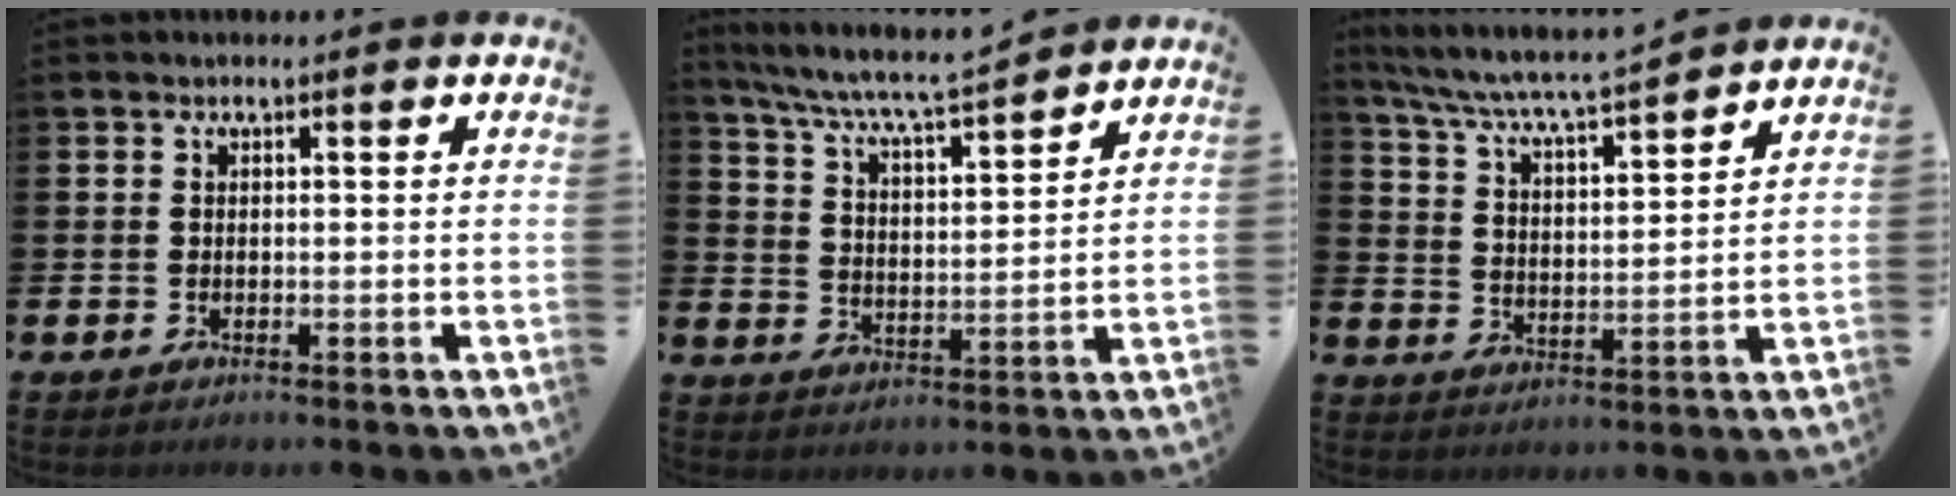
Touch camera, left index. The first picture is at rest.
{"total": 7.2, "force": [6.8, 0.1, 2.3], "torque": [-0.073, -0.049, 0.117]}
{"total": 6.7, "force": [6.4, -0.1, 2.1], "torque": [-0.067, -0.048, 0.108]}